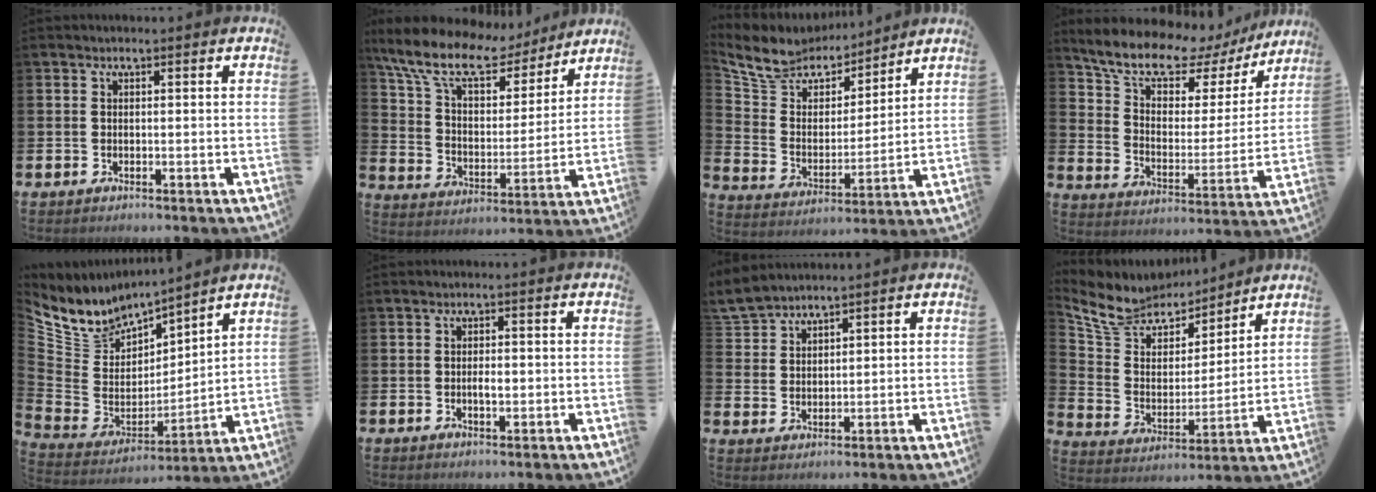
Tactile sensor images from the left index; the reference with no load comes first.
{"total": 12.7, "force": [10.6, 4.3, 5.5], "torque": [-0.135, -0.064, 0.182]}
{"total": 9.1, "force": [8.4, 3.5, 1.1], "torque": [-0.075, -0.060, 0.153]}
{"total": 11.4, "force": [9.5, 4.1, 4.7], "torque": [-0.120, -0.055, 0.161]}
{"total": 7.1, "force": [6.7, 2.0, -1.1], "torque": [-0.031, -0.073, 0.120]}
{"total": 1.7, "force": [-0.1, 0.8, 1.4], "torque": [-0.013, -0.003, -0.006]}
{"total": 4.6, "force": [4.5, 0.9, 0.3], "torque": [-0.022, -0.020, 0.084]}
{"total": 9.8, "force": [9.0, 3.6, 1.2], "torque": [-0.081, -0.066, 0.164]}